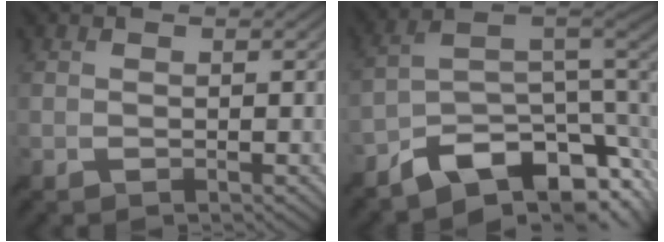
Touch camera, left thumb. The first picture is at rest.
{"total": 12.1, "force": [-7.4, 5.7, 7.7], "torque": [-0.125, -0.004, -0.128]}